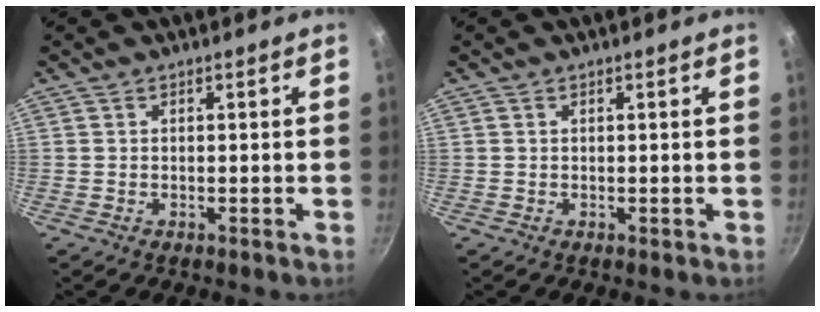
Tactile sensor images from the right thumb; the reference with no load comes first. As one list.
[{"total": 0.0}]